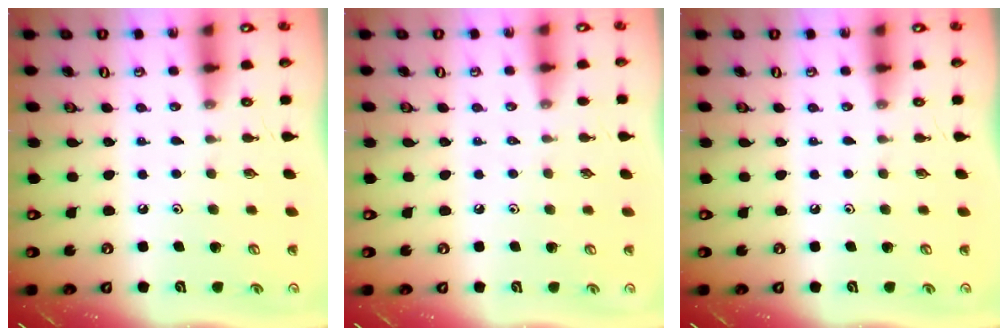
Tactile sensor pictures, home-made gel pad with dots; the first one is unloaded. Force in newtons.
{"total": 1.9, "press": 1.9, "slide": 0.3}
{"total": 0.0}